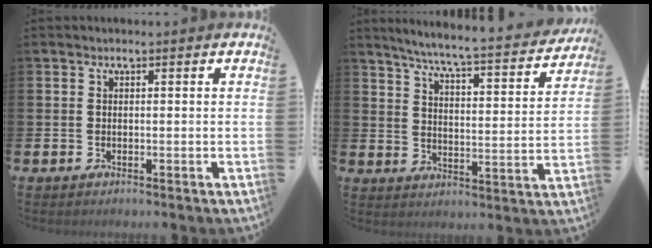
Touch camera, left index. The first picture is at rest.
{"total": 6.2, "force": [5.7, -0.1, 2.5], "torque": [-0.066, -0.050, 0.090]}